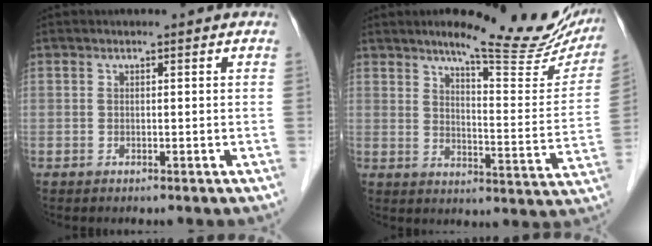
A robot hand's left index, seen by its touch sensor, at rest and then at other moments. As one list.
[{"total": 19.0, "force": [15.1, 3.6, 10.9], "torque": [-0.129, -0.025, 0.187]}]